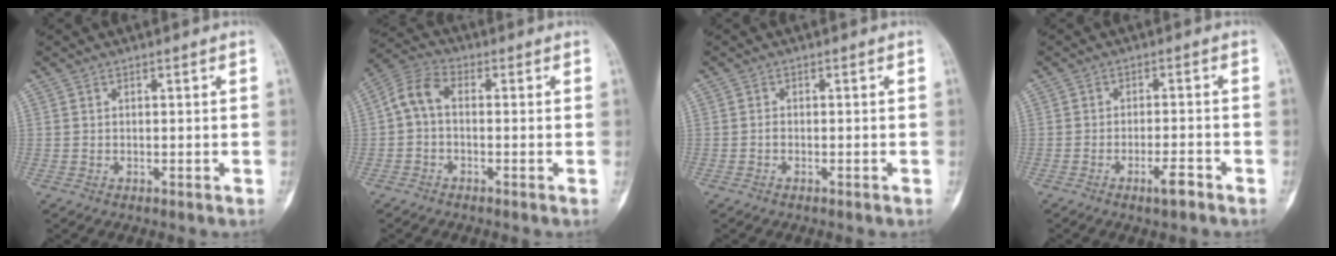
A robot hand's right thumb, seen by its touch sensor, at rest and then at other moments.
{"total": 5.7, "force": [-0.4, 3.4, 4.6], "torque": [-0.092, 0.022, -0.021]}
{"total": 0.7, "force": [-0.4, 0.3, 0.4], "torque": [-0.009, 0.002, -0.009]}
{"total": 3.6, "force": [-2.3, 0.8, 2.7], "torque": [-0.049, 0.013, -0.040]}